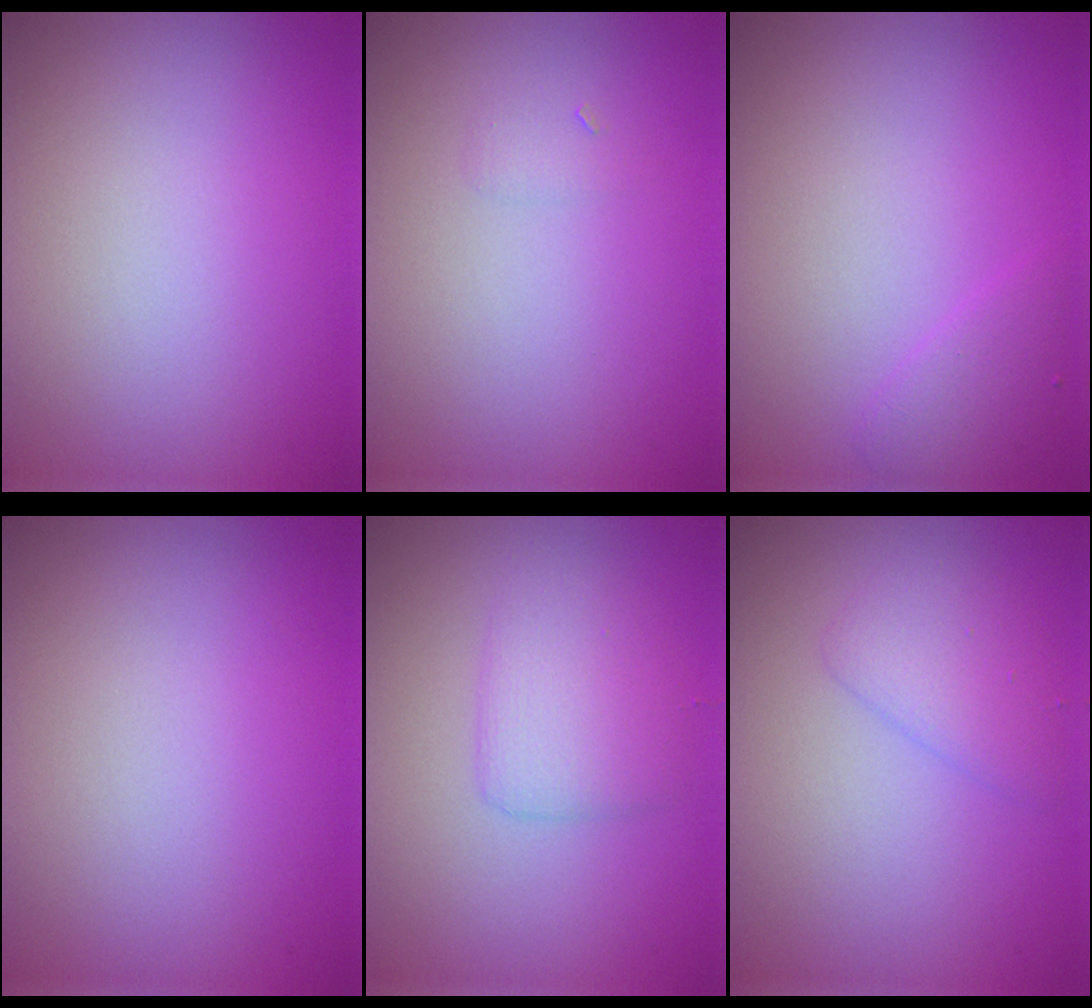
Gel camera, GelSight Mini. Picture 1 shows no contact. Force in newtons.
{"total": 0.7, "press": 0.7, "slide": 0.0}
{"total": 1.4, "press": 1.4, "slide": 0.1}
{"total": 0.0}
{"total": 2.7, "press": 2.7, "slide": 0.1}
{"total": 2.2, "press": 2.2, "slide": 0.1}